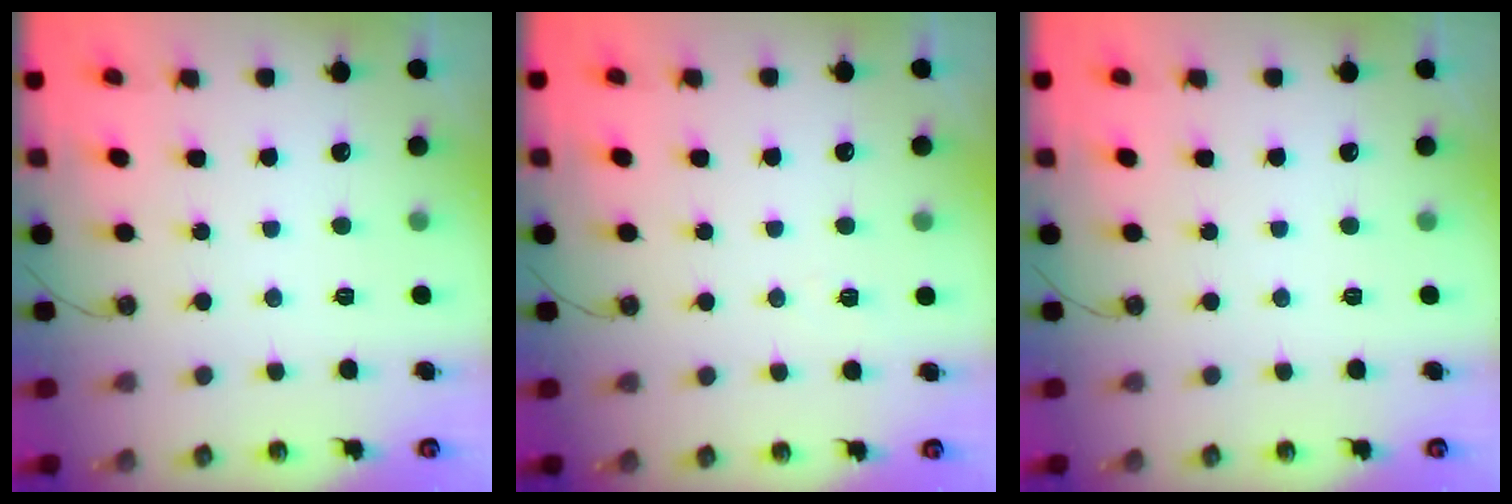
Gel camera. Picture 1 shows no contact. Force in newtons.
{"total": 4.5, "press": 3.2, "slide": 3.2}
{"total": 0.0}